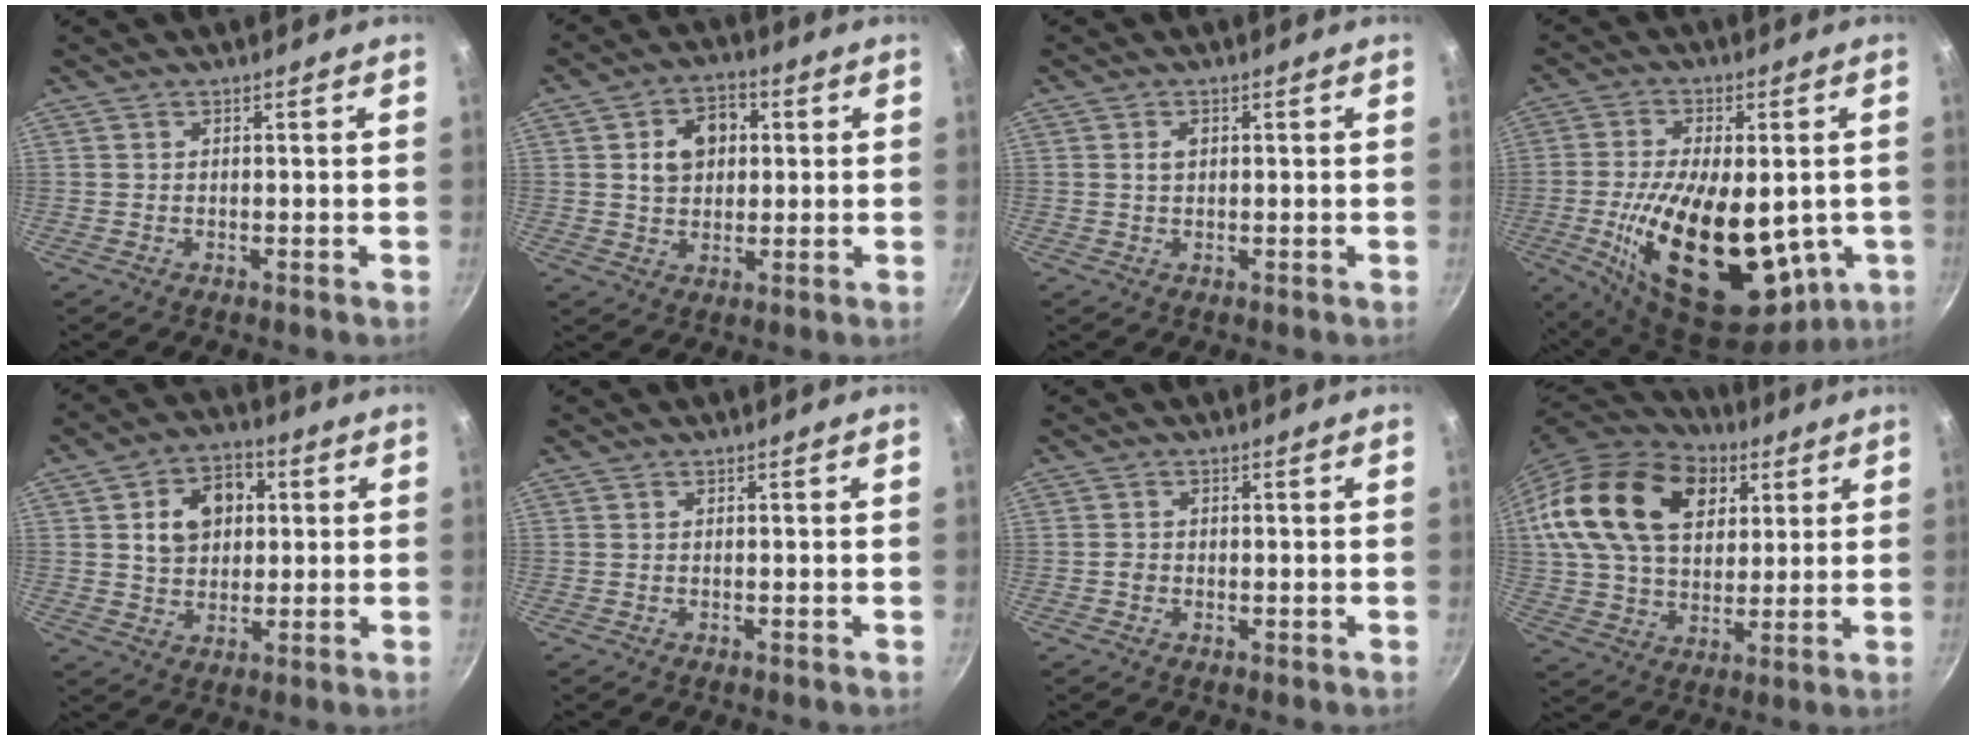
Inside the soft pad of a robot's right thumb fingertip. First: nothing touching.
{"total": 8.4, "force": [1.7, 6.5, 5.1], "torque": [-0.055, 0.009, 0.022]}
{"total": 1.6, "force": [0.4, 1.1, 1.1], "torque": [-0.015, 0.002, 0.005]}
{"total": 25.5, "force": [-3.6, 13.5, 21.4], "torque": [-0.364, -0.012, -0.039]}
{"total": 10.6, "force": [2.3, 8.1, 6.4], "torque": [-0.073, 0.009, 0.033]}
{"total": 0.0}
{"total": 1.2, "force": [-0.3, 1.1, 0.4], "torque": [-0.006, 0.005, -0.004]}
{"total": 24.4, "force": [9.6, 16.1, 15.6], "torque": [-0.254, -0.008, 0.168]}